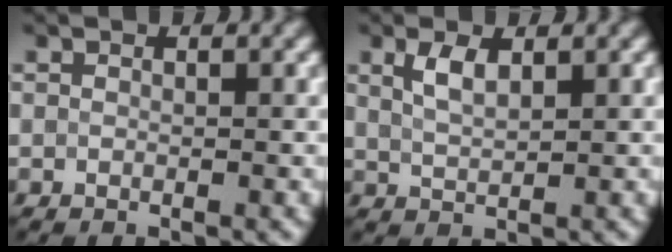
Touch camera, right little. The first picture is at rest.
{"total": 2.3, "force": [1.2, 0.9, 1.7], "torque": [-0.037, 0.002, 0.026]}